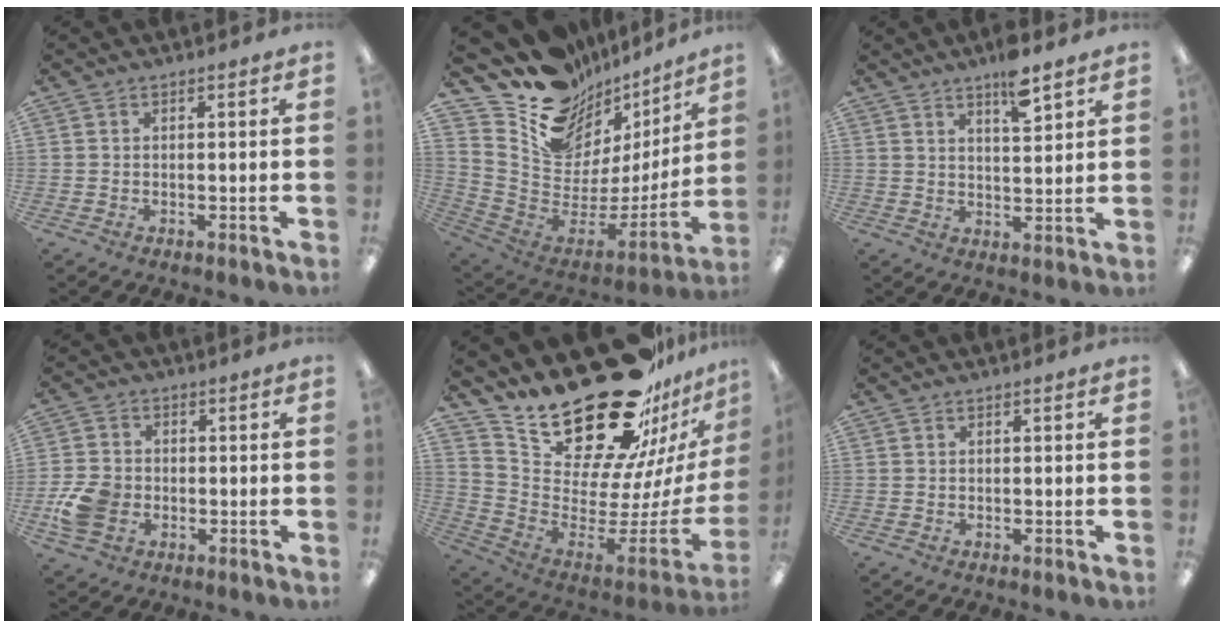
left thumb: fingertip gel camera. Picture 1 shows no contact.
{"total": 17.1, "force": [12.5, 10.1, 5.8], "torque": [-0.079, -0.134, 0.243]}
{"total": 7.1, "force": [5.3, 1.7, 4.4], "torque": [-0.068, -0.032, 0.088]}
{"total": 8.9, "force": [-2.2, 7.0, 5.0], "torque": [-0.090, 0.014, -0.038]}
{"total": 31.4, "force": [22.8, 13.7, 16.7], "torque": [-0.254, -0.182, 0.431]}
{"total": 0.0}